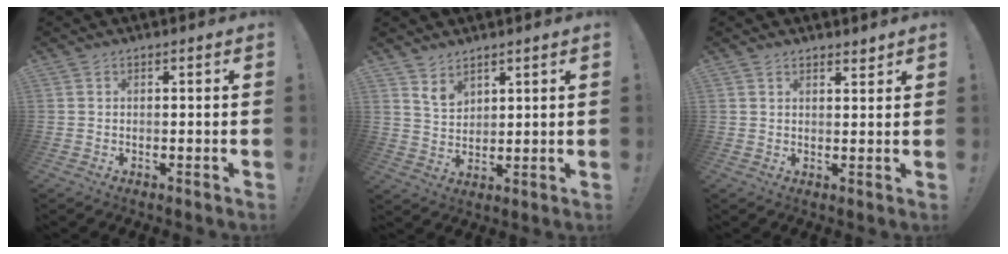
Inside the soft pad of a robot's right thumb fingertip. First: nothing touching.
{"total": 5.3, "force": [4.1, 2.8, 1.9], "torque": [-0.029, -0.028, 0.076]}
{"total": 2.3, "force": [2.1, 0.7, 0.8], "torque": [0.004, -0.020, 0.035]}